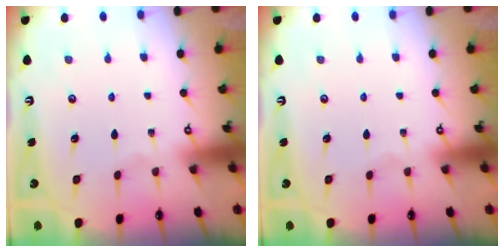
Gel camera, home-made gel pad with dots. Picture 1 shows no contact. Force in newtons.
{"total": 0.0}